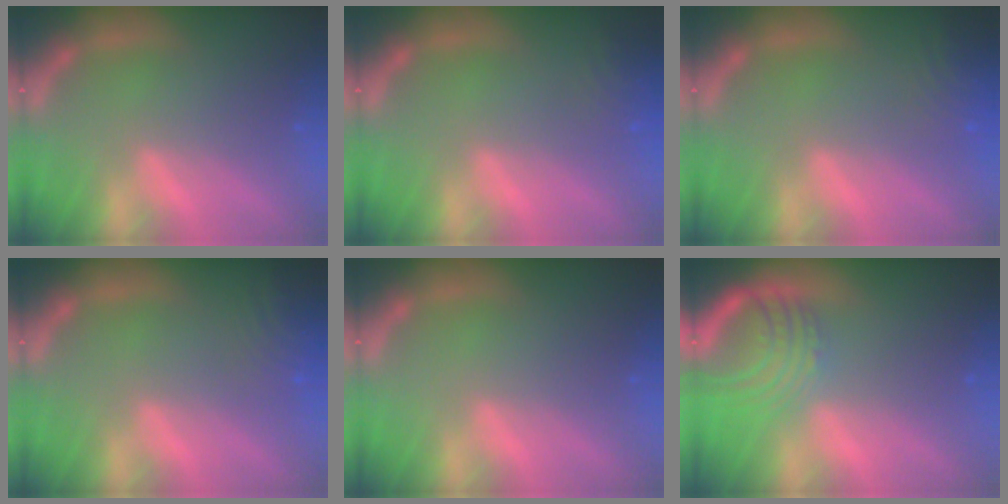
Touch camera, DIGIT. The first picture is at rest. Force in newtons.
{"total": 3.0}
{"total": 5.1}
{"total": 5.6}
{"total": 0.0}
{"total": 6.5}